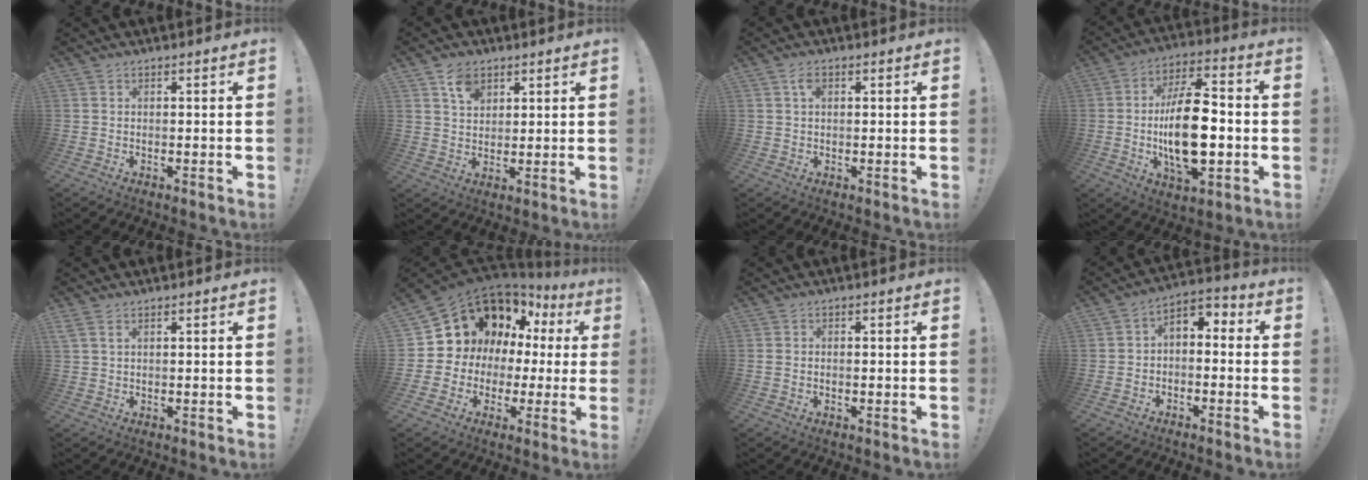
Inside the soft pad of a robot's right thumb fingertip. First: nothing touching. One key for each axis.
{"total": 6.6, "fx": 3.9, "fy": 4.6, "fz": 2.8, "tx": -0.032, "ty": -0.016, "tz": 0.068}
{"total": 2.9, "fx": 1.0, "fy": 1.7, "fz": 2.2, "tx": -0.031, "ty": 0.000, "tz": 0.013}
{"total": 20.0, "fx": -2.2, "fy": 9.8, "fz": 17.3, "tx": -0.308, "ty": -0.001, "tz": -0.040}
{"total": 2.4, "fx": 1.3, "fy": 1.1, "fz": 1.7, "tx": -0.034, "ty": 0.004, "tz": 0.025}
{"total": 11.4, "fx": 5.8, "fy": 8.7, "fz": 4.4, "tx": -0.072, "ty": -0.052, "tz": 0.125}
{"total": 0.5, "fx": 0.0, "fy": 0.4, "fz": 0.4, "tx": -0.010, "ty": 0.003, "tz": 0.000}
{"total": 4.1, "fx": -2.3, "fy": 2.7, "fz": 2.0, "tx": -0.031, "ty": 0.015, "tz": -0.041}